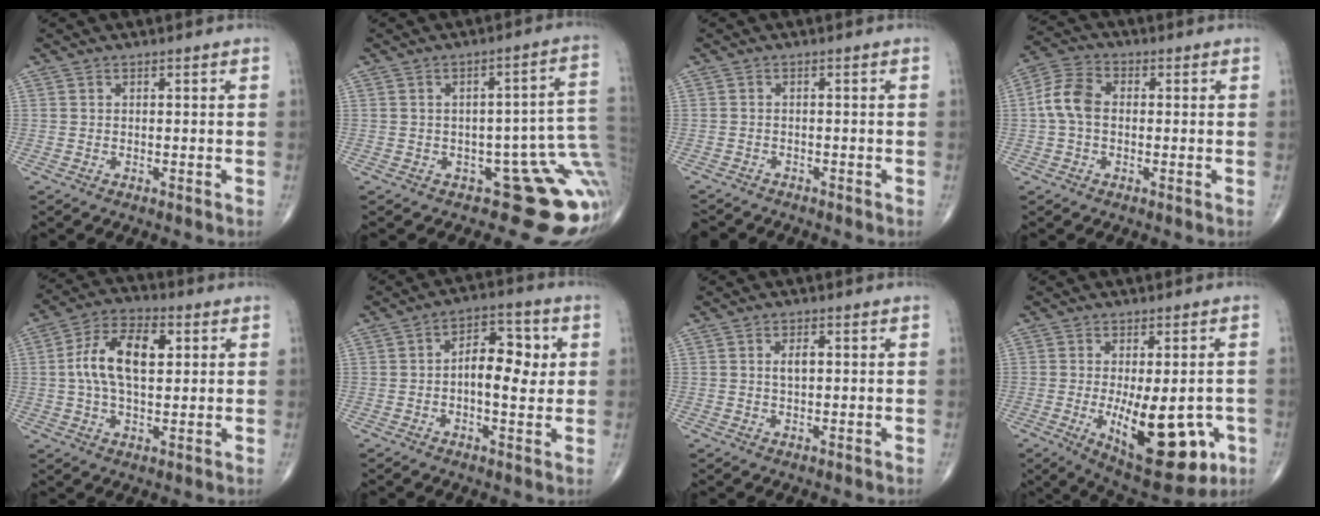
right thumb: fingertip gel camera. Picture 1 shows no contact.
{"total": 13.5, "force": [-4.5, 6.3, 11.1], "torque": [-0.059, 0.051, -0.051]}
{"total": 4.3, "force": [-3.9, 1.6, 0.5], "torque": [-0.012, 0.009, -0.060]}
{"total": 7.1, "force": [0.0, 4.8, 5.2], "torque": [-0.106, 0.023, -0.010]}
{"total": 12.5, "force": [2.1, 6.7, 10.4], "torque": [-0.185, 0.016, 0.033]}
{"total": 9.3, "force": [0.6, 4.9, 7.9], "torque": [-0.097, 0.015, 0.003]}
{"total": 2.4, "force": [0.4, 1.2, 2.1], "torque": [-0.035, 0.002, 0.006]}
{"total": 17.3, "force": [-4.6, 7.4, 14.9], "torque": [-0.188, -0.014, -0.044]}